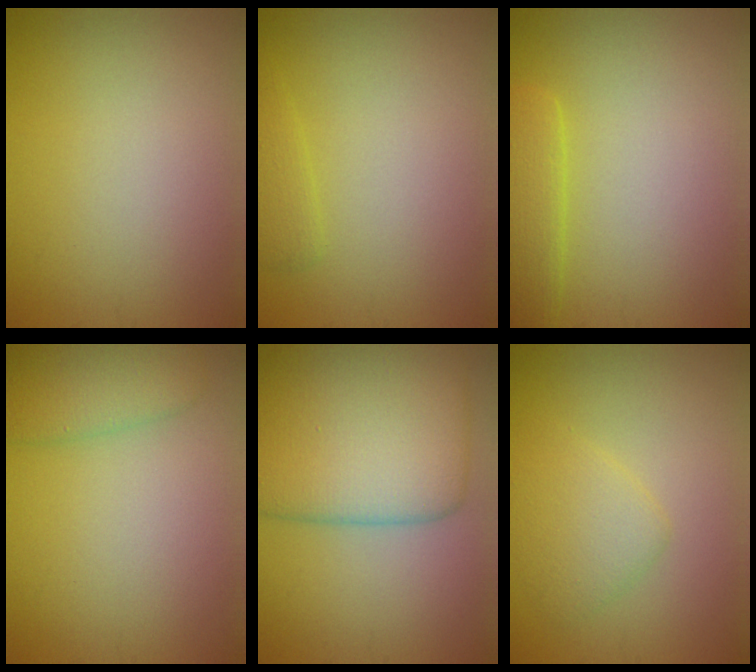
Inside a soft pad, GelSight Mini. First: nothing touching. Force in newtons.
{"total": 1.4, "press": 1.4, "slide": 0.1}
{"total": 3.3, "press": 3.3, "slide": 0.2}
{"total": 2.9, "press": 2.9, "slide": 0.3}
{"total": 9.0, "press": 9.0, "slide": 0.4}
{"total": 2.6, "press": 2.6, "slide": 0.2}